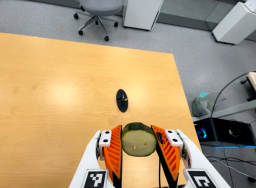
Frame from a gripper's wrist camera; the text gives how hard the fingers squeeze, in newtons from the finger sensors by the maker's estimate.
{"total": 11.1, "left": 10.0, "right": 12.2}